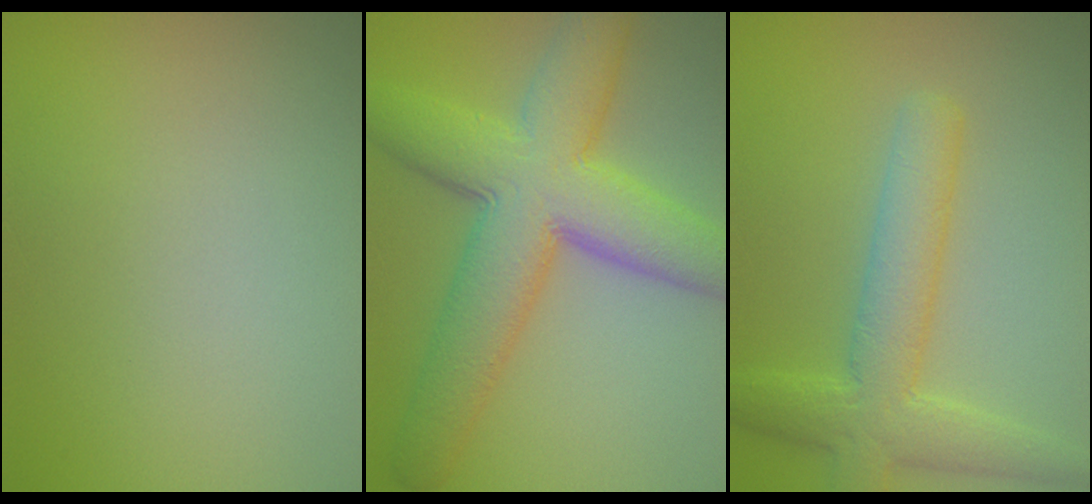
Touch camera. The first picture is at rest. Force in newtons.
{"total": 10.2, "press": 10.2, "slide": 0.3}
{"total": 5.3, "press": 5.3, "slide": 0.2}